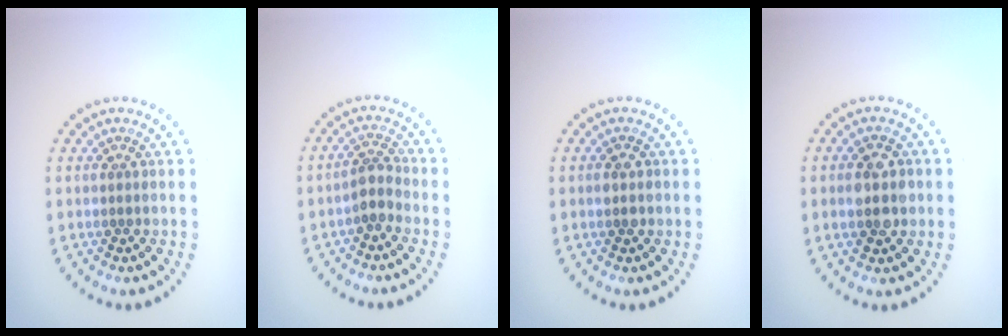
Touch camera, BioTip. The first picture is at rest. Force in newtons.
{"total": 1.8, "press": 1.5, "slide": 1.0}
{"total": 1.6, "press": 1.6, "slide": 0.1}
{"total": 4.0, "press": 4.0, "slide": 0.1}